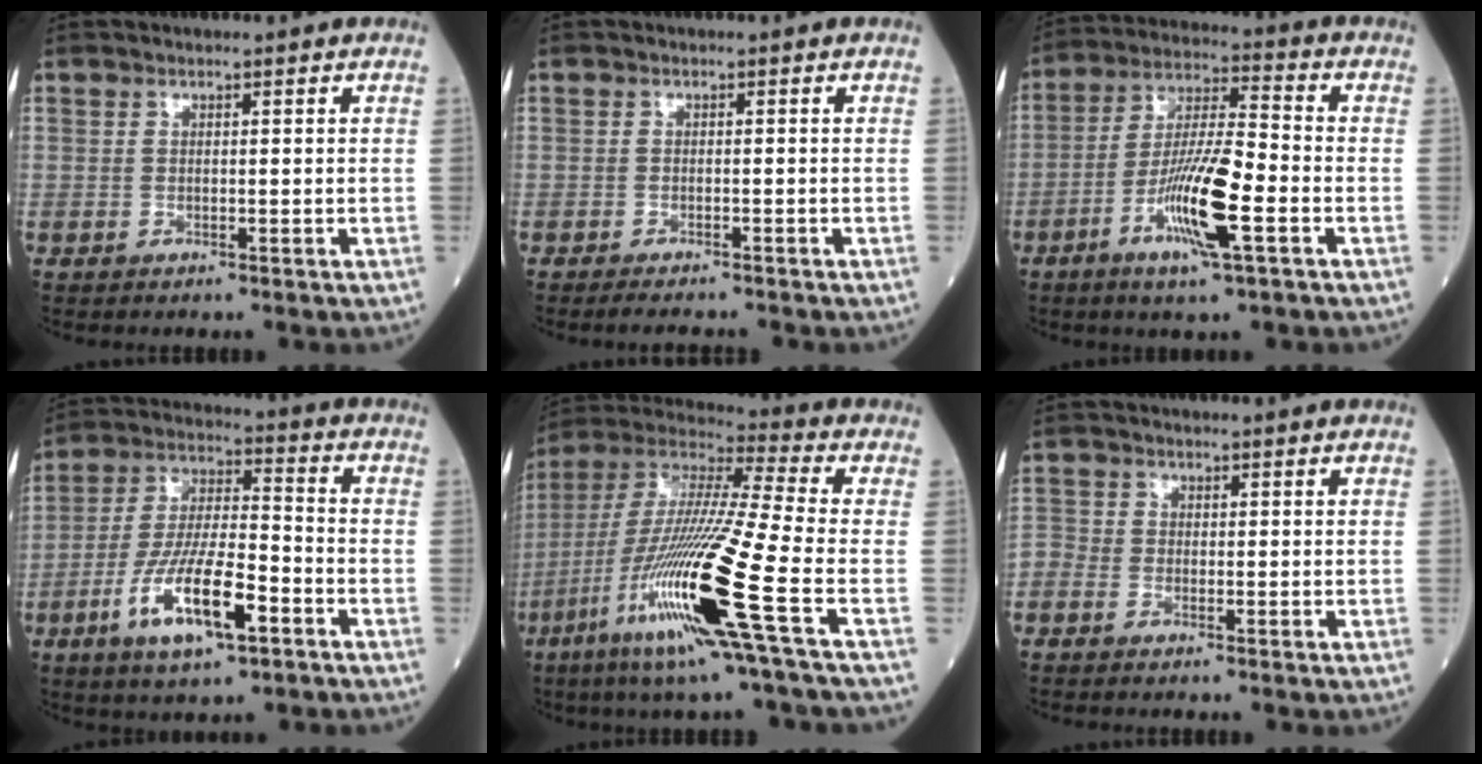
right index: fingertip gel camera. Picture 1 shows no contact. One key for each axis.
{"total": 3.9, "fx": -3.5, "fy": 0.5, "fz": 1.5, "tx": -0.017, "ty": -0.007, "tz": -0.049}
{"total": 12.4, "fx": -4.7, "fy": 1.2, "fz": 11.4, "tx": -0.218, "ty": -0.008, "tz": -0.089}
{"total": 13.8, "fx": -6.1, "fy": 3.3, "fz": 11.9, "tx": -0.238, "ty": -0.006, "tz": -0.111}
{"total": 22.0, "fx": -8.3, "fy": -0.4, "fz": 20.4, "tx": -0.438, "ty": -0.045, "tz": -0.169}
{"total": 1.8, "fx": -1.2, "fy": 1.1, "fz": 0.8, "tx": -0.022, "ty": 0.002, "tz": -0.029}